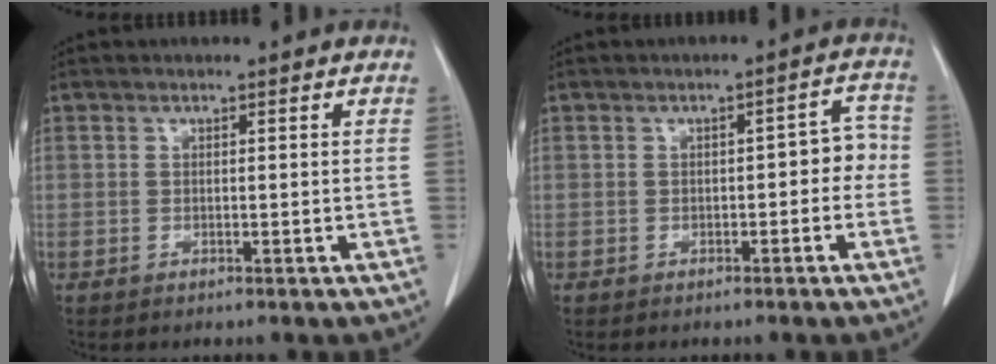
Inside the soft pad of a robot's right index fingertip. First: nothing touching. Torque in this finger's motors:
{"motor_torque": [0.26, -0.14, 0.05, 0.02]}